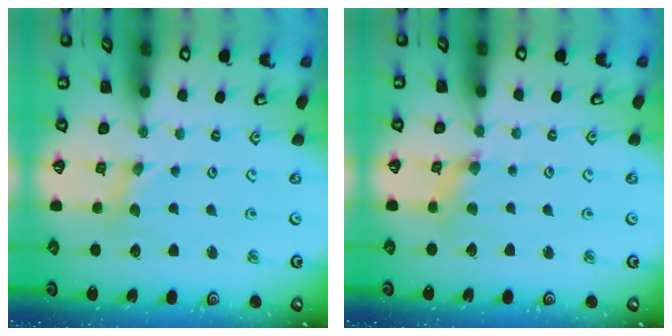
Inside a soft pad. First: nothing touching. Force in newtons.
{"total": 1.7, "press": 1.7, "slide": 0.2}